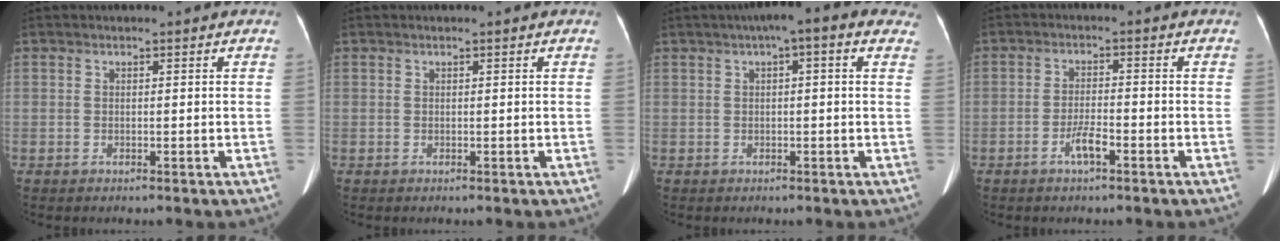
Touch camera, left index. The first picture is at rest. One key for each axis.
{"total": 0.0}
{"total": 7.0, "fx": 3.8, "fy": 1.5, "fz": 5.7, "tx": -0.070, "ty": 0.038, "tz": 0.038}
{"total": 3.2, "fx": -1.9, "fy": 0.5, "fz": 2.5, "tx": -0.049, "ty": 0.001, "tz": -0.038}